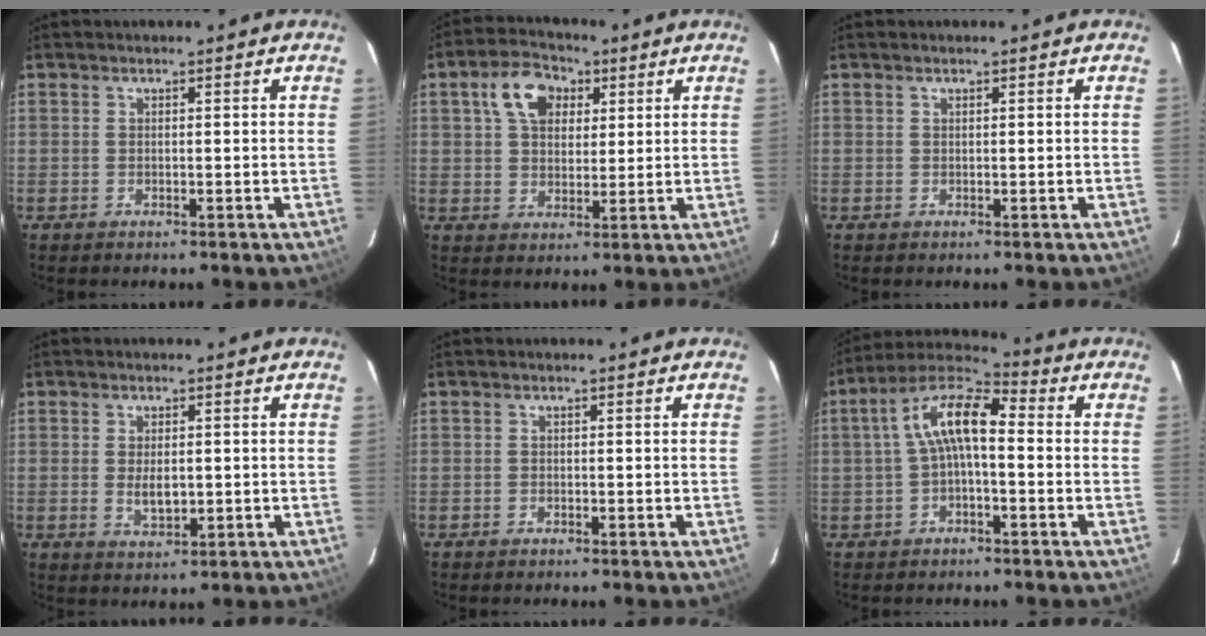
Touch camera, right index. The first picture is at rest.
{"total": 9.1, "force": [3.6, 6.1, 5.7], "torque": [-0.108, 0.028, 0.062]}
{"total": 0.0}
{"total": 4.1, "force": [-0.3, 2.2, 3.4], "torque": [-0.058, -0.008, 0.001]}
{"total": 0.7, "force": [-0.5, 0.4, 0.0], "torque": [0.000, 0.003, -0.011]}
{"total": 9.8, "force": [-0.1, 3.8, 9.0], "torque": [-0.180, 0.030, -0.007]}